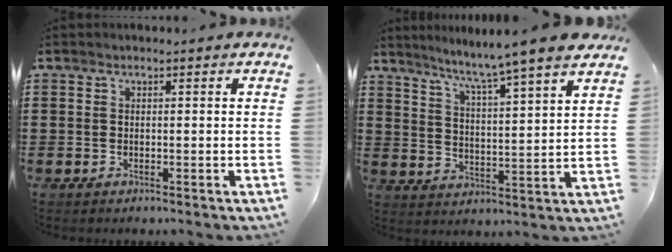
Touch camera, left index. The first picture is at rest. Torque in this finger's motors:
{"motor_torque": [1.11, -1.03, 0.62, 0.21]}